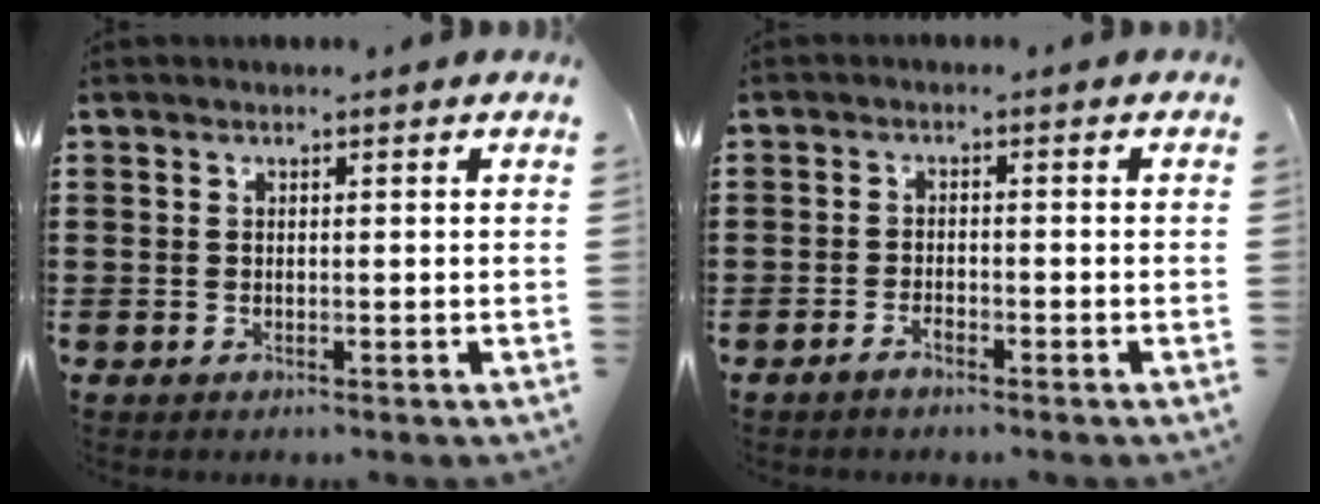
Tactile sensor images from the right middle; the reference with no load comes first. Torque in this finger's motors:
{"motor_torque": [0.32, 0.34, -0.06, -0.01]}